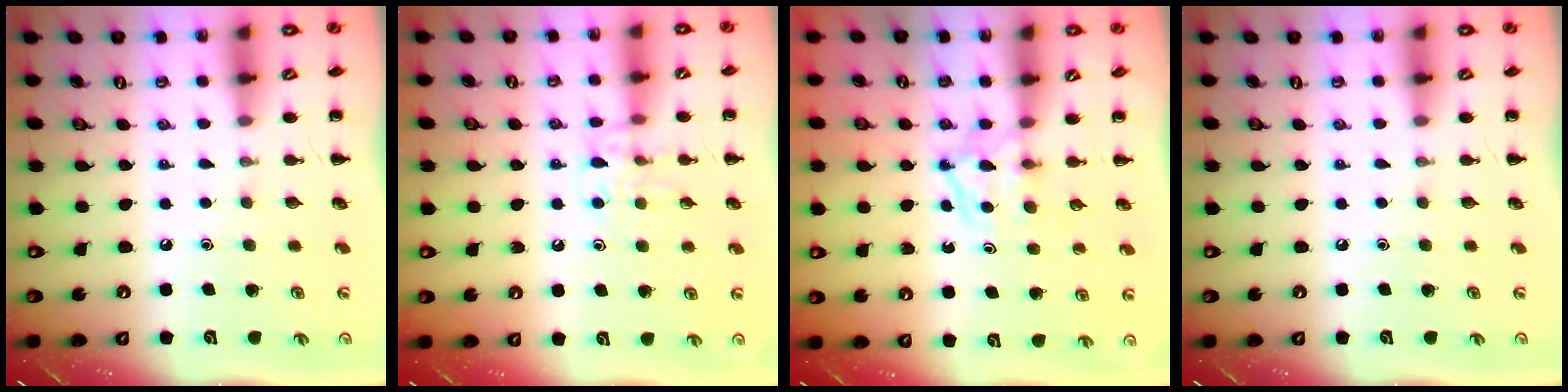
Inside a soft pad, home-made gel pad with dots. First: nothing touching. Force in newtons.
{"total": 9.2, "press": 9.1, "slide": 1.4}
{"total": 4.6, "press": 4.4, "slide": 1.3}
{"total": 0.0}